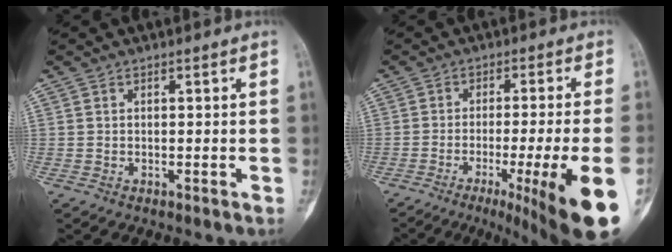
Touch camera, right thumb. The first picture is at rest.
{"total": 18.8, "force": [-8.1, 1.4, 16.9], "torque": [-0.188, -0.004, -0.115]}